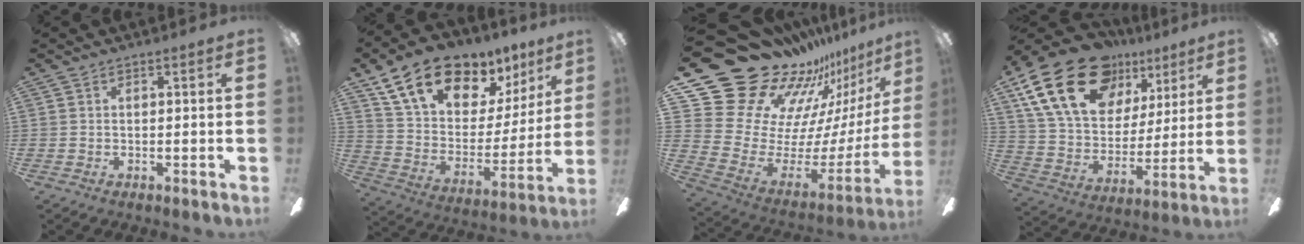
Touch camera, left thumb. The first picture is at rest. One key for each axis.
{"total": 19.4, "fx": 13.5, "fy": 10.0, "fz": 9.7, "tx": -0.169, "ty": -0.082, "tz": 0.245}
{"total": 25.8, "fx": 21.0, "fy": 12.4, "fz": 8.2, "tx": -0.120, "ty": -0.203, "tz": 0.427}
{"total": 25.0, "fx": 14.3, "fy": 15.2, "fz": 13.7, "tx": -0.256, "ty": -0.072, "tz": 0.261}